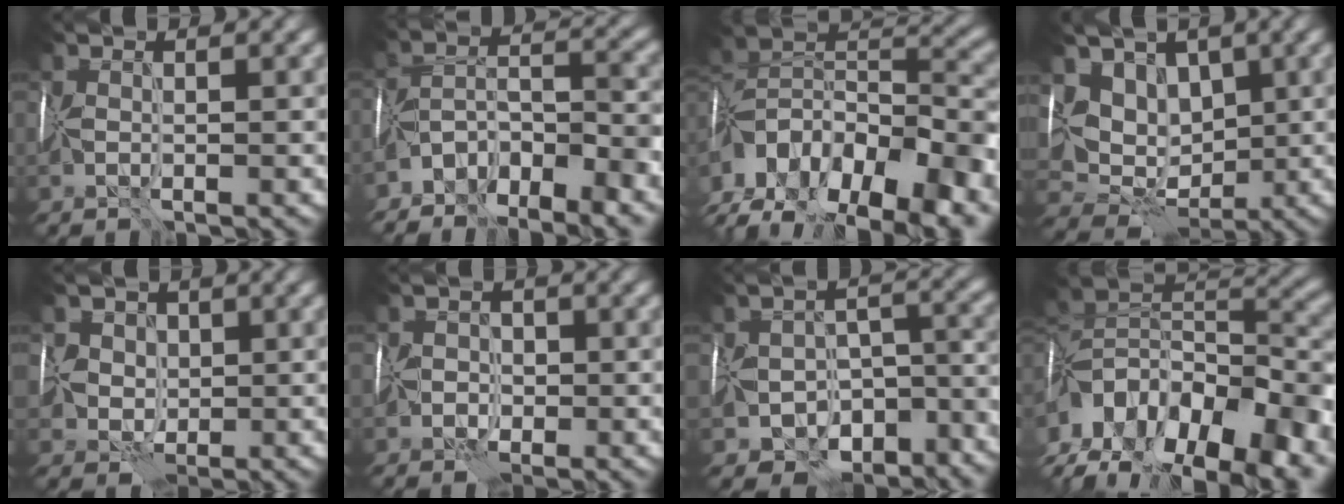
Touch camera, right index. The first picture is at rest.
{"total": 7.3, "force": [-5.5, 2.3, 4.2], "torque": [-0.060, 0.010, -0.104]}
{"total": 14.7, "force": [-7.2, 8.1, 10.0], "torque": [-0.185, 0.023, -0.105]}
{"total": 7.0, "force": [3.1, 5.3, 3.4], "torque": [-0.045, 0.005, 0.046]}
{"total": 3.7, "force": [1.5, 3.3, 0.8], "torque": [-0.004, 0.011, 0.017]}
{"total": 0.8, "force": [-0.3, 0.7, -0.3], "torque": [0.015, 0.006, -0.006]}
{"total": 8.3, "force": [-5.9, 5.1, 2.8], "torque": [-0.023, -0.001, -0.079]}
{"total": 15.2, "force": [-6.2, 8.3, 11.1], "torque": [-0.206, 0.009, -0.089]}